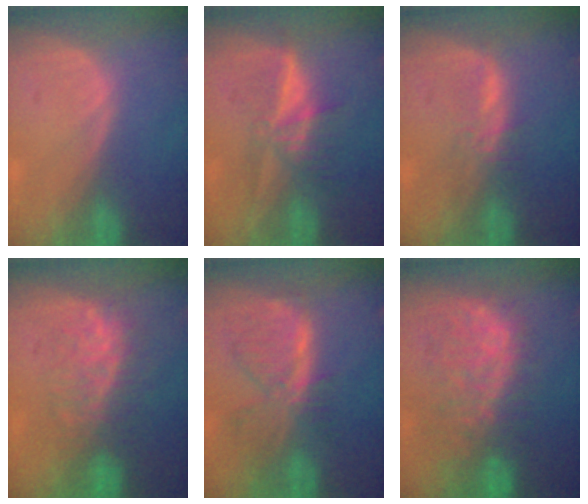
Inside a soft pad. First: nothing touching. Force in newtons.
{"total": 5.3, "press": 5.2, "slide": 1.1}
{"total": 2.9, "press": 2.9, "slide": 0.2}
{"total": 7.5, "press": 7.2, "slide": 2.3}
{"total": 7.5, "press": 6.8, "slide": 3.1}
{"total": 9.8, "press": 9.2, "slide": 3.6}